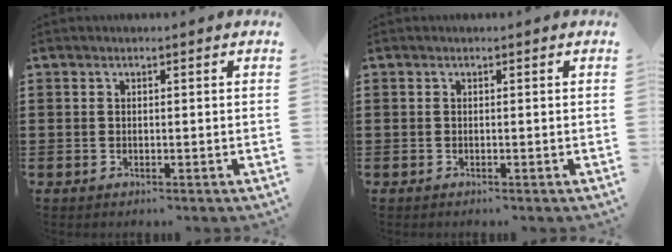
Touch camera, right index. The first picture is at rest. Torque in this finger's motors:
{"motor_torque": [0.40, 0.58, 0.00, 0.01]}